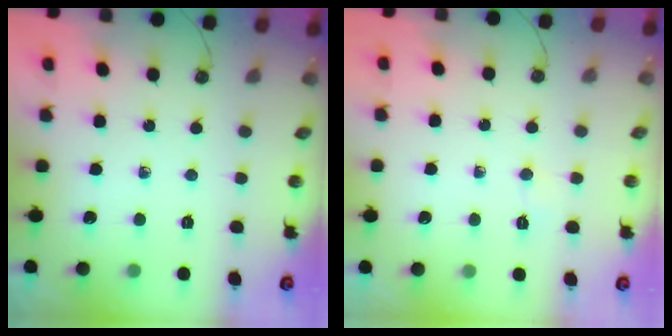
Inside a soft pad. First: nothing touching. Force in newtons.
{"total": 2.6, "press": 2.5, "slide": 0.5}